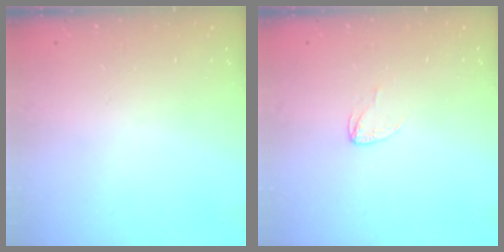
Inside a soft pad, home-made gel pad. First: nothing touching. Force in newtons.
{"total": 4.0, "press": 4.0, "slide": 0.3}